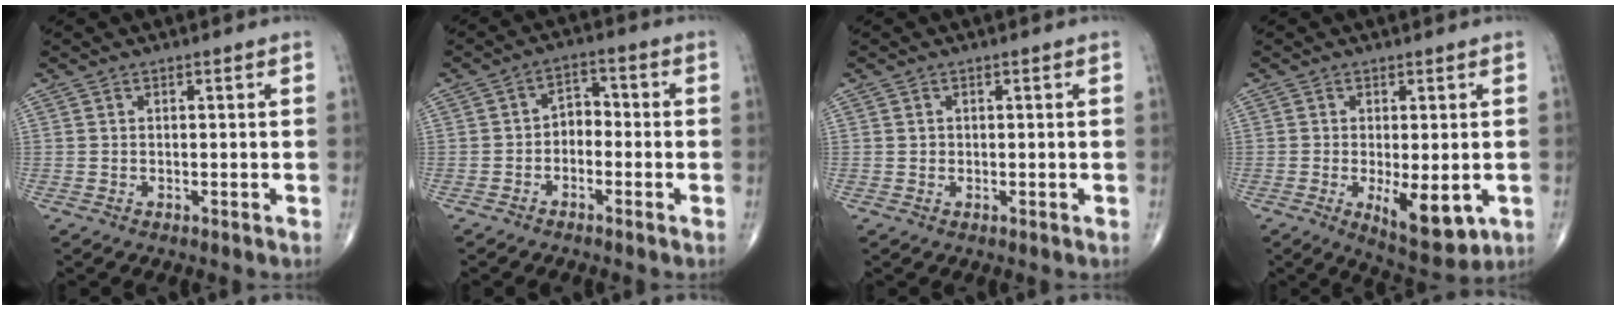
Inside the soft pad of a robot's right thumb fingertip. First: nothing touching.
{"total": 4.0, "force": [-1.4, 2.9, 2.4], "torque": [-0.020, 0.029, -0.037]}
{"total": 0.6, "force": [0.1, 0.6, 0.1], "torque": [0.002, 0.002, 0.002]}
{"total": 8.9, "force": [-2.2, 3.6, 7.8], "torque": [-0.103, -0.020, -0.026]}